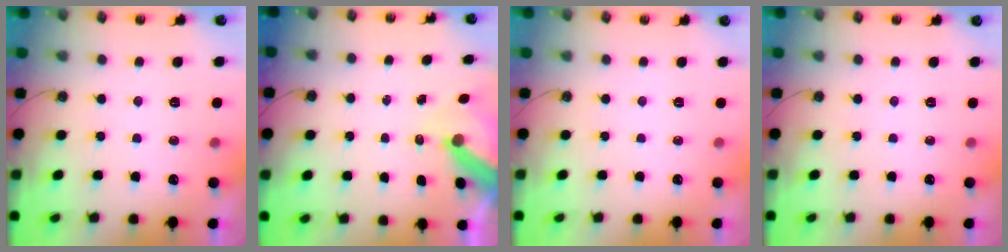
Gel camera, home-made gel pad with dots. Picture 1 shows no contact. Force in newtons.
{"total": 7.9, "press": 7.8, "slide": 1.0}
{"total": 0.0}
{"total": 0.0}